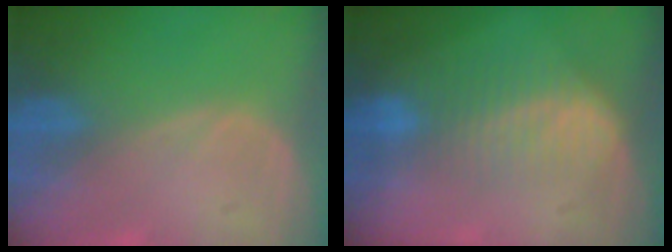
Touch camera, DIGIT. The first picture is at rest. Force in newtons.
{"total": 7.1, "press": 6.3, "slide": 3.3}